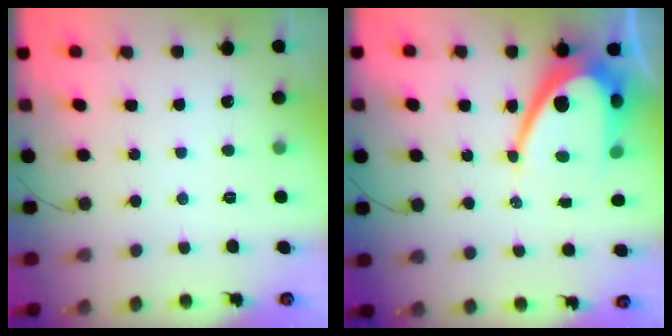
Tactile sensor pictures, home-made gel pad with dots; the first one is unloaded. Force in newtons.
{"total": 14.9, "press": 14.9, "slide": 1.3}